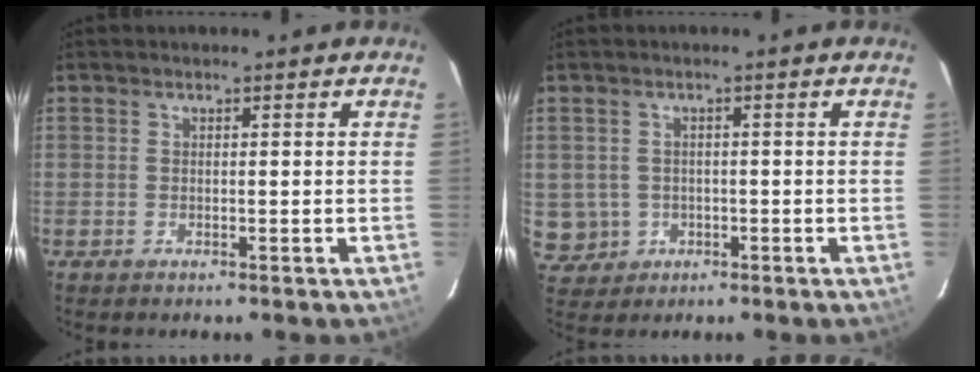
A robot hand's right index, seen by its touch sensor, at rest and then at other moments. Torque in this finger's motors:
{"motor_torque": [-0.61, -0.05, -1.05, -0.21]}